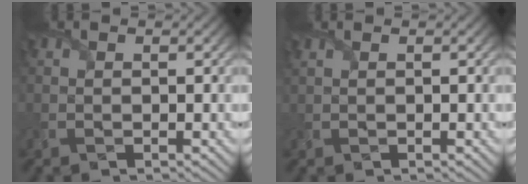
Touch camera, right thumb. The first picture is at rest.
{"total": 0.6, "force": [0.4, 0.1, 0.4], "torque": [-0.016, 0.003, 0.007]}